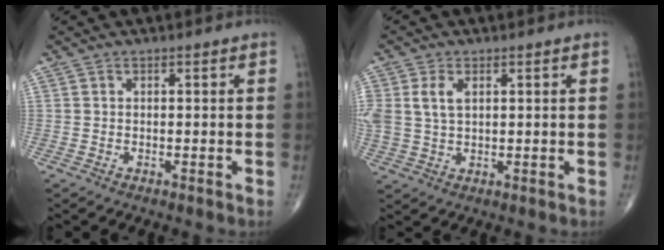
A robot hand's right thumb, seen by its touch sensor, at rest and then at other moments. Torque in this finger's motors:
{"motor_torque": [0.12, 0.10, 0.58, 0.29, 0.08]}